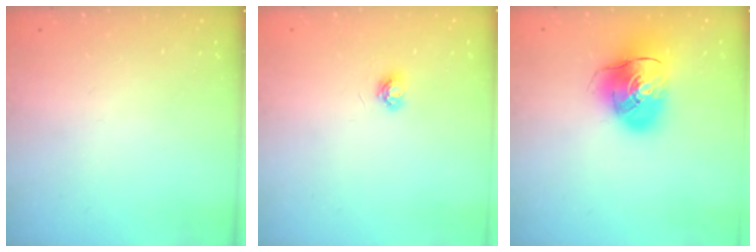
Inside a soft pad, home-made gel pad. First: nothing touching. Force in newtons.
{"total": 4.5, "press": 4.5, "slide": 0.5}
{"total": 14.1, "press": 13.9, "slide": 2.5}